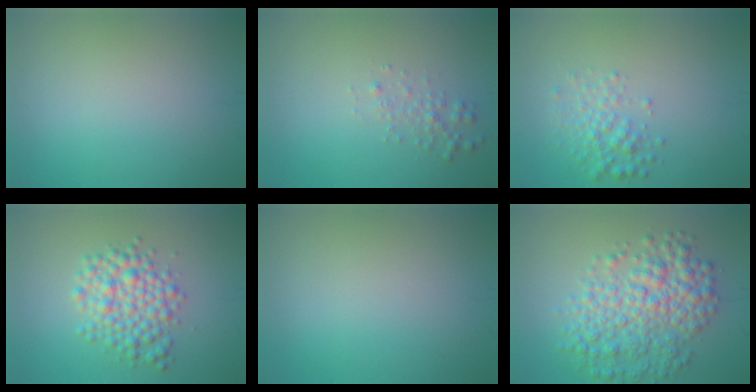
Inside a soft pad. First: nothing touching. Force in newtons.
{"total": 1.3, "press": 1.3, "slide": 0.0}
{"total": 2.4, "press": 2.4, "slide": 0.1}
{"total": 4.5, "press": 4.5, "slide": 0.1}
{"total": 0.0}
{"total": 6.7, "press": 6.7, "slide": 0.1}